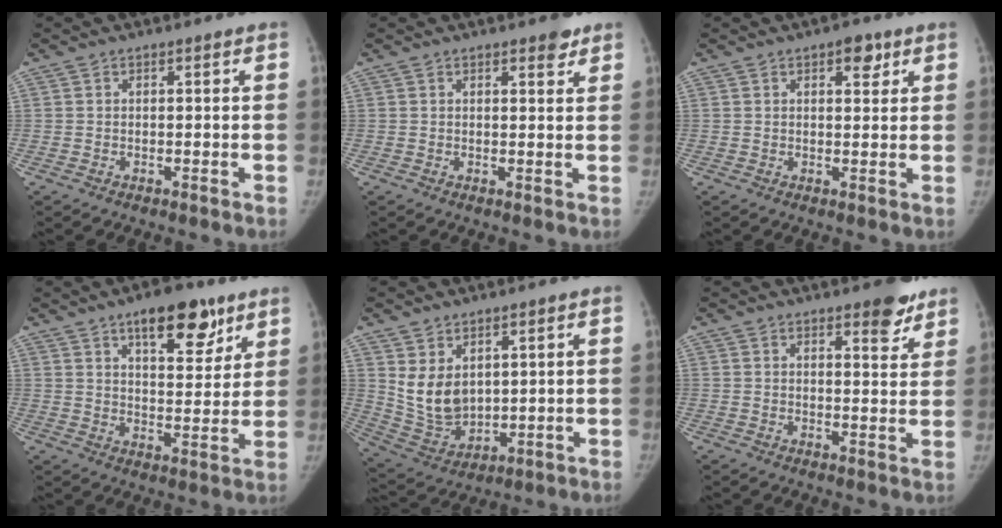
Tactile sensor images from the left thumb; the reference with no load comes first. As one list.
[{"total": 2.5, "force": [1.8, 0.9, 1.4], "torque": [-0.010, -0.010, 0.022]}, {"total": 3.9, "force": [2.1, 1.9, 2.6], "torque": [-0.018, -0.008, 0.027]}, {"total": 14.1, "force": [8.4, 6.1, 9.6], "torque": [-0.099, -0.035, 0.126]}, {"total": 9.3, "force": [3.3, 6.3, 6.0], "torque": [-0.090, -0.026, 0.091]}, {"total": 6.1, "force": [4.3, 2.1, 3.7], "torque": [-0.025, -0.027, 0.054]}]